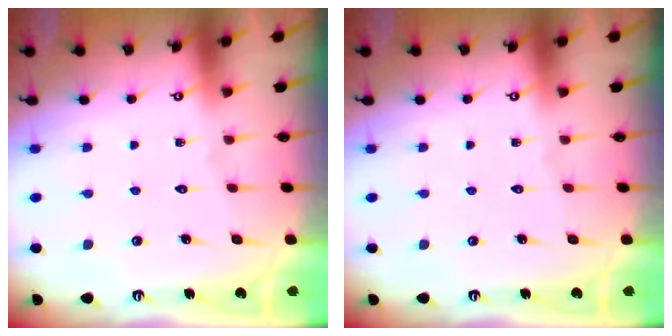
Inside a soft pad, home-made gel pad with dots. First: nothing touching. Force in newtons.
{"total": 0.0}